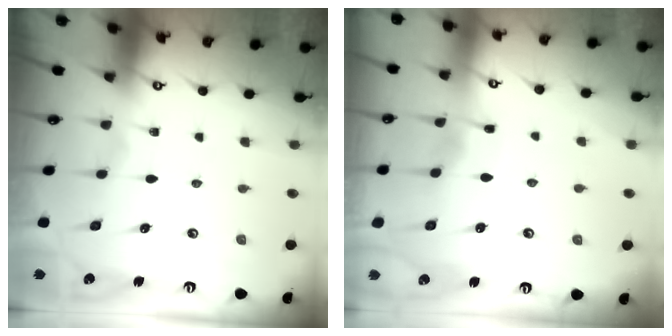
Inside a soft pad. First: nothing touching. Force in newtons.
{"total": 3.6, "press": 3.6, "slide": 0.5}